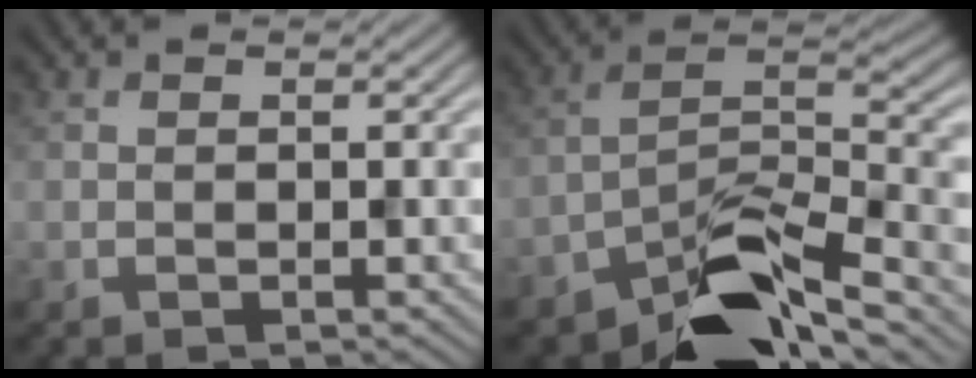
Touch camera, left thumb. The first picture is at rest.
{"total": 10.6, "force": [-7.8, 3.9, 6.2], "torque": [-0.093, 0.001, -0.154]}